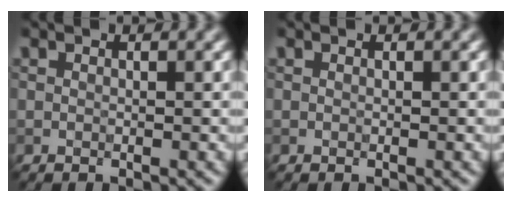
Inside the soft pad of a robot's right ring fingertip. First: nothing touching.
{"total": 0.0}